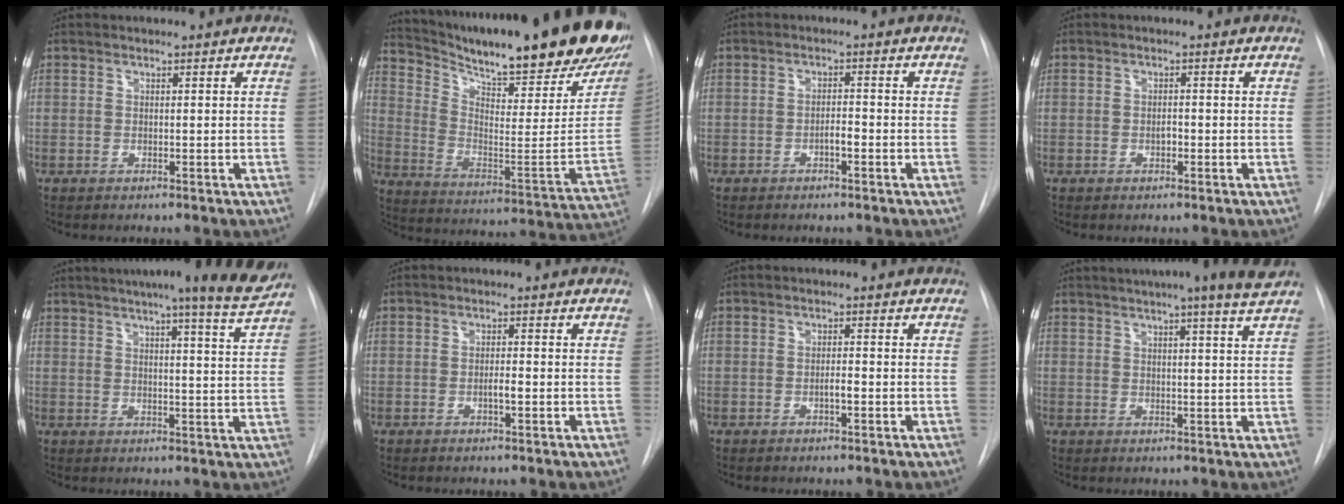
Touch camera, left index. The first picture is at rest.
{"total": 33.4, "force": [26.8, 4.6, 19.4], "torque": [-0.300, -0.085, 0.366]}
{"total": 1.7, "force": [-0.9, 0.4, 1.4], "torque": [-0.022, 0.003, -0.016]}
{"total": 1.0, "force": [-0.4, 0.5, 0.8], "torque": [-0.014, 0.002, -0.007]}
{"total": 14.3, "force": [12.6, -1.7, 6.6], "torque": [-0.103, -0.041, 0.148]}
{"total": 1.5, "force": [-0.5, 0.2, 1.4], "torque": [-0.025, 0.001, -0.009]}
{"total": 1.3, "force": [-0.5, 0.2, 1.2], "torque": [-0.020, 0.002, -0.010]}
{"total": 9.8, "force": [8.2, -1.7, 5.1], "torque": [-0.075, -0.006, 0.089]}